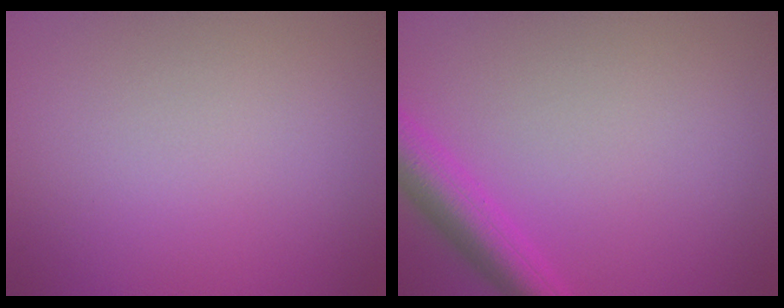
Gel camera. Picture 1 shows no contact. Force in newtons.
{"total": 4.1, "press": 4.1, "slide": 0.3}